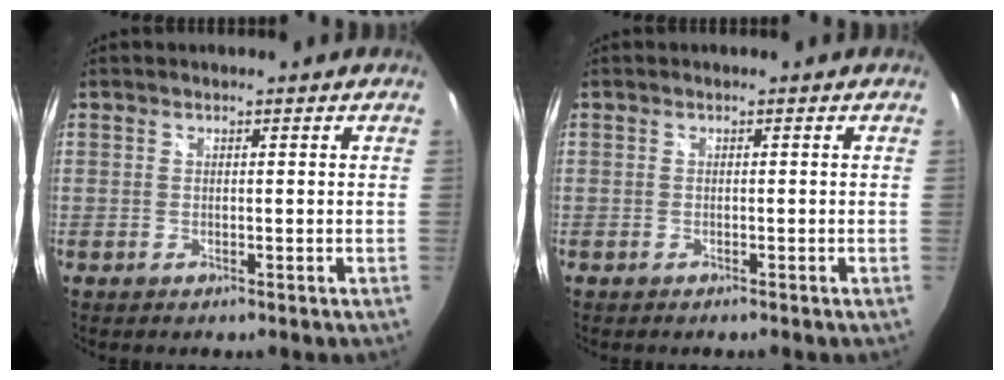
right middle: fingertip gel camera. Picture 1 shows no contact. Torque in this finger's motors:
{"motor_torque": [-0.16, -0.17, 0.04, -0.01]}